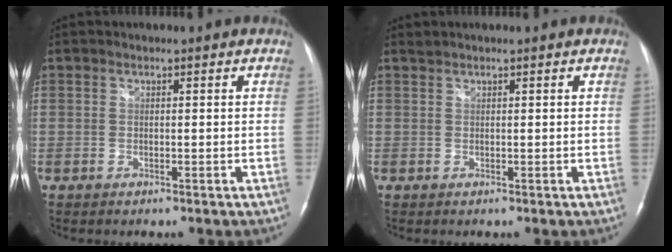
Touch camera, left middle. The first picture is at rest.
{"total": 0.5, "force": [0.5, -0.2, 0.0], "torque": [-0.006, 0.007, 0.015]}